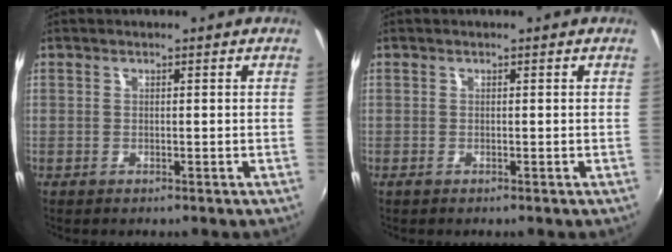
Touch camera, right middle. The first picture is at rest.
{"total": 0.0}